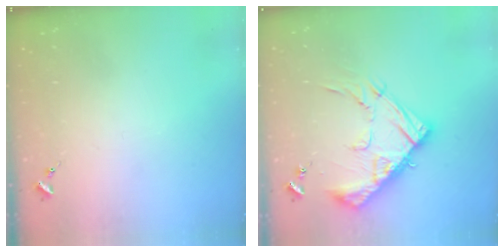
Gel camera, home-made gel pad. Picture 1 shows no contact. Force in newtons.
{"total": 15.9, "press": 15.9, "slide": 1.2}